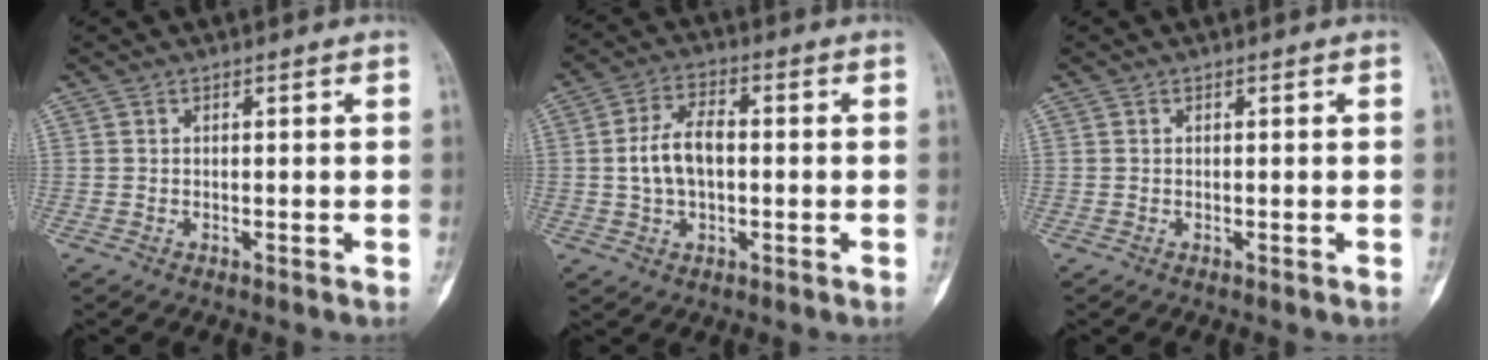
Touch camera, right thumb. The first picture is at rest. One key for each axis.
{"total": 8.0, "fx": -0.1, "fy": 4.7, "fz": 6.5, "tx": -0.120, "ty": 0.017, "tz": -0.005}
{"total": 0.0}